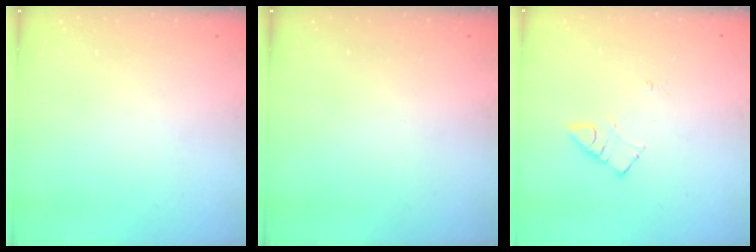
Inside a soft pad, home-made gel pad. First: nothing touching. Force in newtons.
{"total": 2.2, "press": 2.1, "slide": 0.4}
{"total": 3.4, "press": 3.4, "slide": 0.5}